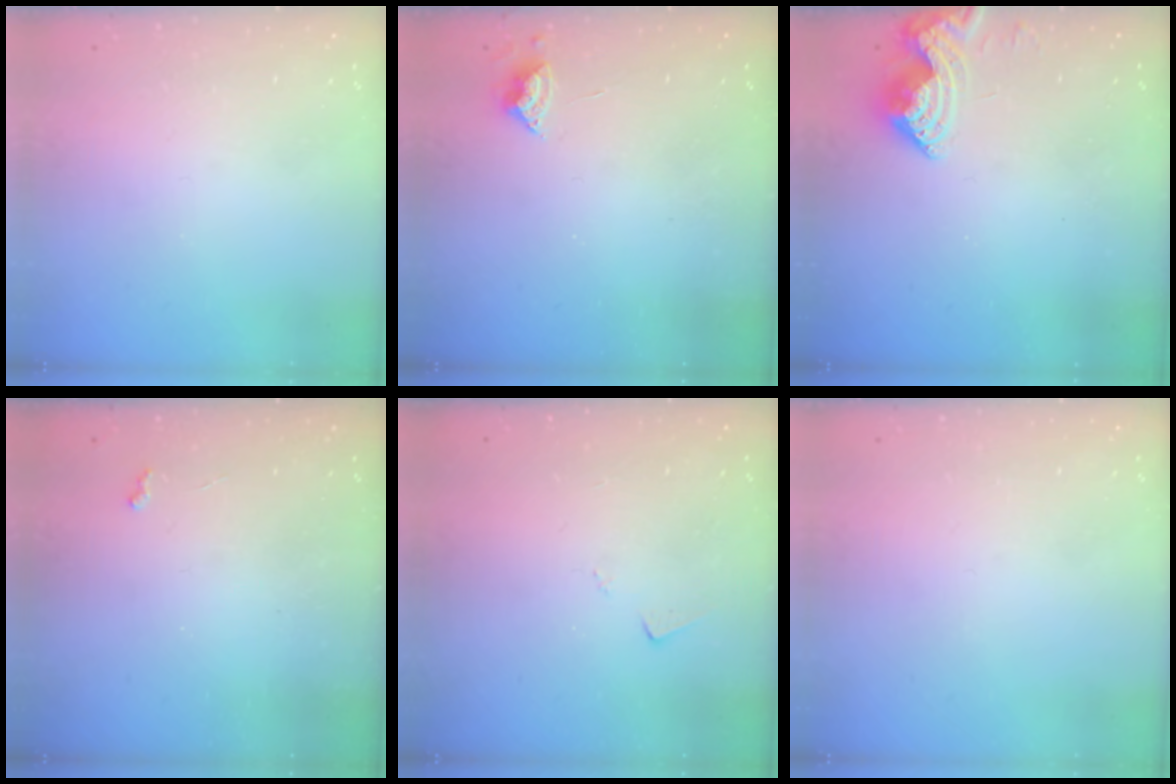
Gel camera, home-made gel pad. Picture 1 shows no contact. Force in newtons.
{"total": 5.8, "press": 5.8, "slide": 0.8}
{"total": 9.2, "press": 9.2, "slide": 0.4}
{"total": 2.6, "press": 2.6, "slide": 0.5}
{"total": 5.5, "press": 5.5, "slide": 0.6}
{"total": 0.0}